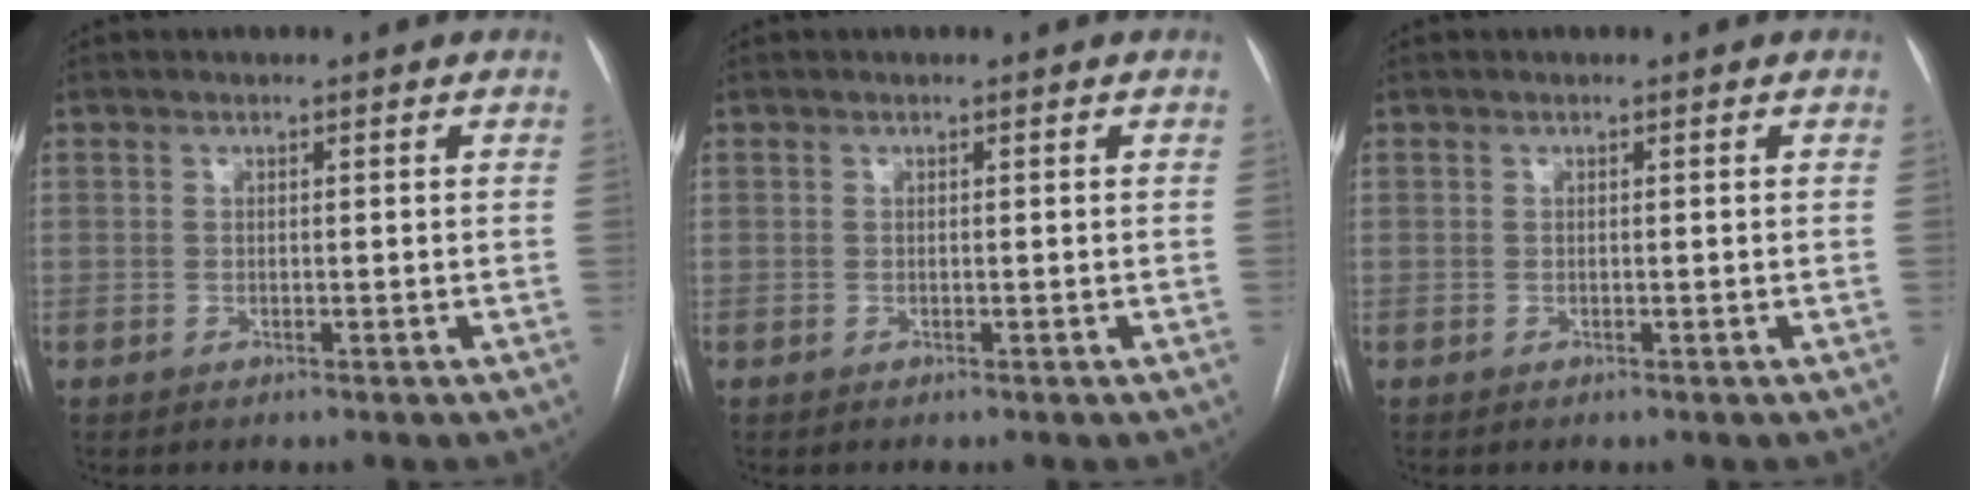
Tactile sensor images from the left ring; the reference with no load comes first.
{"total": 0.0}
{"total": 0.0}